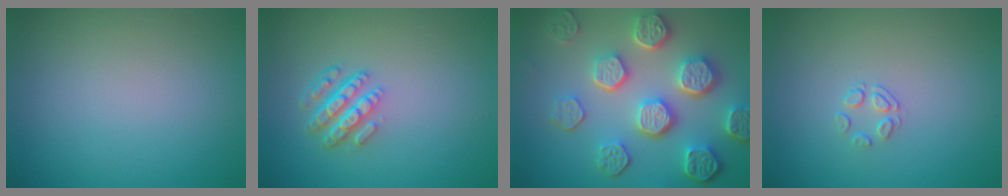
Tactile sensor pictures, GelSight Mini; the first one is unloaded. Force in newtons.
{"total": 4.3, "press": 3.2, "slide": 2.9}
{"total": 8.1, "press": 6.1, "slide": 5.3}
{"total": 1.4, "press": 0.6, "slide": 1.2}